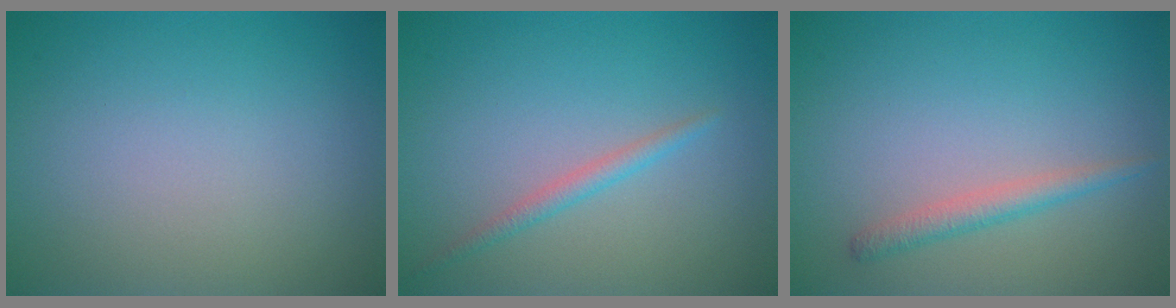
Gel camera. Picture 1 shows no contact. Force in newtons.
{"total": 1.4, "press": 1.4, "slide": 0.1}
{"total": 1.8, "press": 1.8, "slide": 0.1}